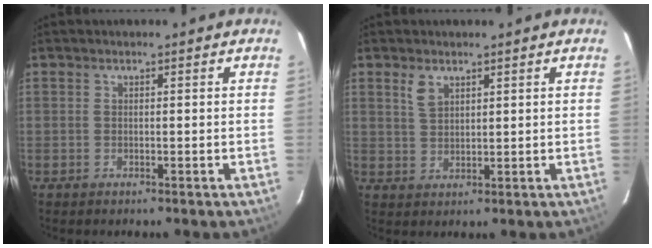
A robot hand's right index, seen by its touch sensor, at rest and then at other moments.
{"total": 3.2, "force": [1.9, 1.7, 1.9], "torque": [-0.036, 0.002, 0.040]}